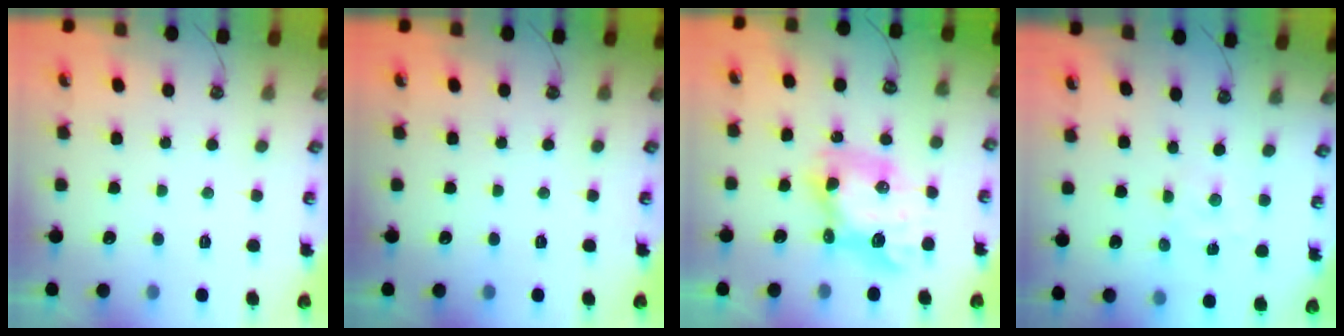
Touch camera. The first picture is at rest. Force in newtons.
{"total": 0.0}
{"total": 10.7, "press": 10.6, "slide": 0.9}
{"total": 3.0, "press": 3.0, "slide": 0.4}